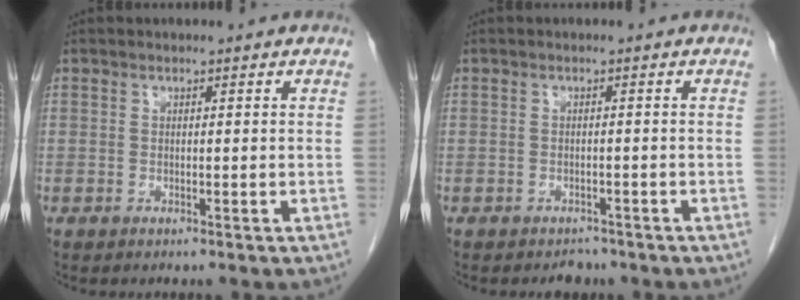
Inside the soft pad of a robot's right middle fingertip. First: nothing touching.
{"total": 1.8, "force": [-1.6, 1.0, 0.1], "torque": [-0.006, 0.001, -0.022]}